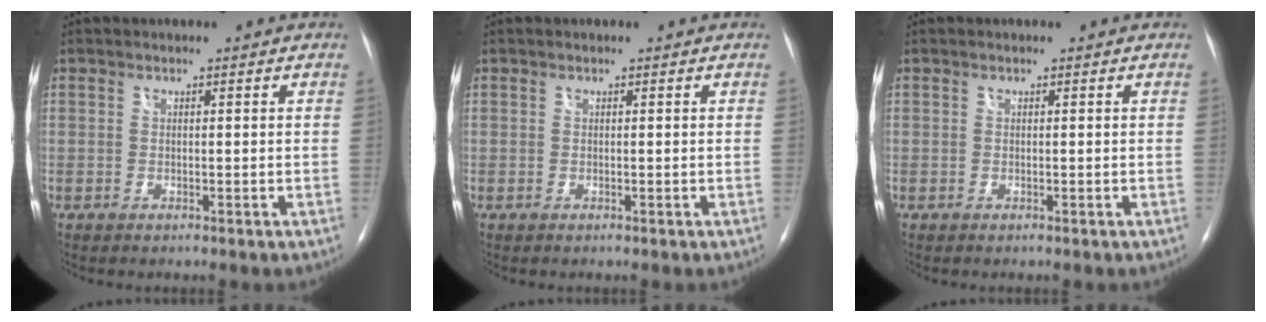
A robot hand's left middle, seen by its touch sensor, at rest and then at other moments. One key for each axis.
{"total": 0.0}
{"total": 0.0}